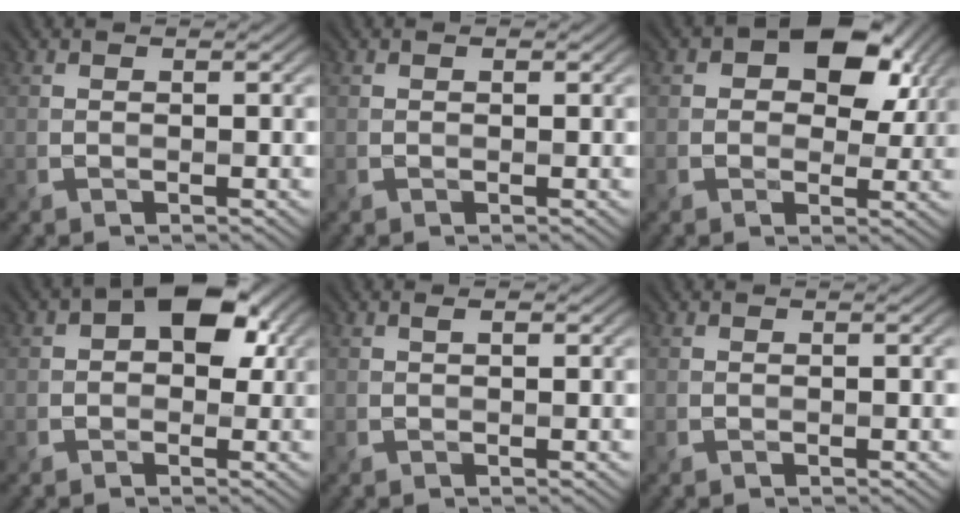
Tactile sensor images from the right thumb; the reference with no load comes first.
{"total": 0.6, "force": [0.2, 0.5, 0.4], "torque": [-0.004, -0.004, 0.004]}
{"total": 9.2, "force": [3.3, 6.3, 5.9], "torque": [-0.082, 0.001, 0.049]}
{"total": 6.7, "force": [1.6, 4.5, 4.7], "torque": [-0.061, 0.003, 0.014]}
{"total": 0.7, "force": [0.3, 0.3, 0.6], "torque": [-0.012, -0.002, 0.006]}
{"total": 0.0}